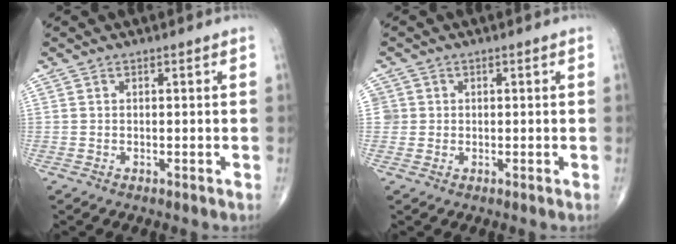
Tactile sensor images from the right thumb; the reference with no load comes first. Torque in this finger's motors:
{"motor_torque": [0.09, 0.01, 0.18, 0.11, -0.06]}